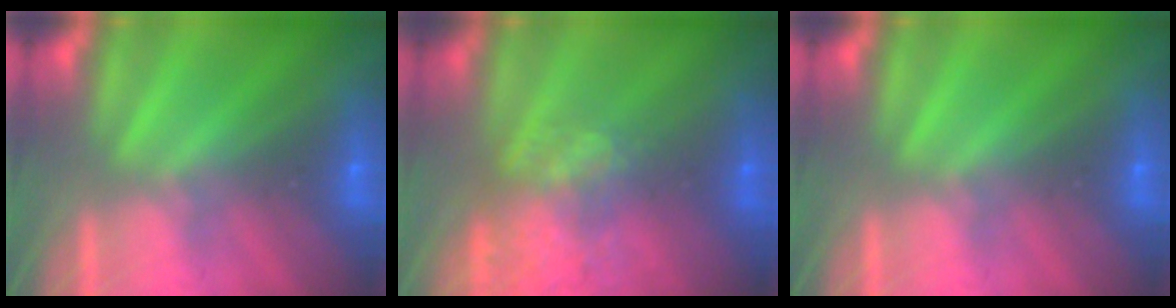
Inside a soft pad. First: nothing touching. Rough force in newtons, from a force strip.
{"total": 7.2}
{"total": 0.0}